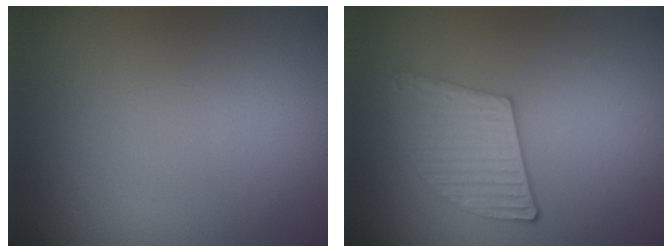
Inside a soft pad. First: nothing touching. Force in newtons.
{"total": 2.9, "press": 2.9, "slide": 0.6}